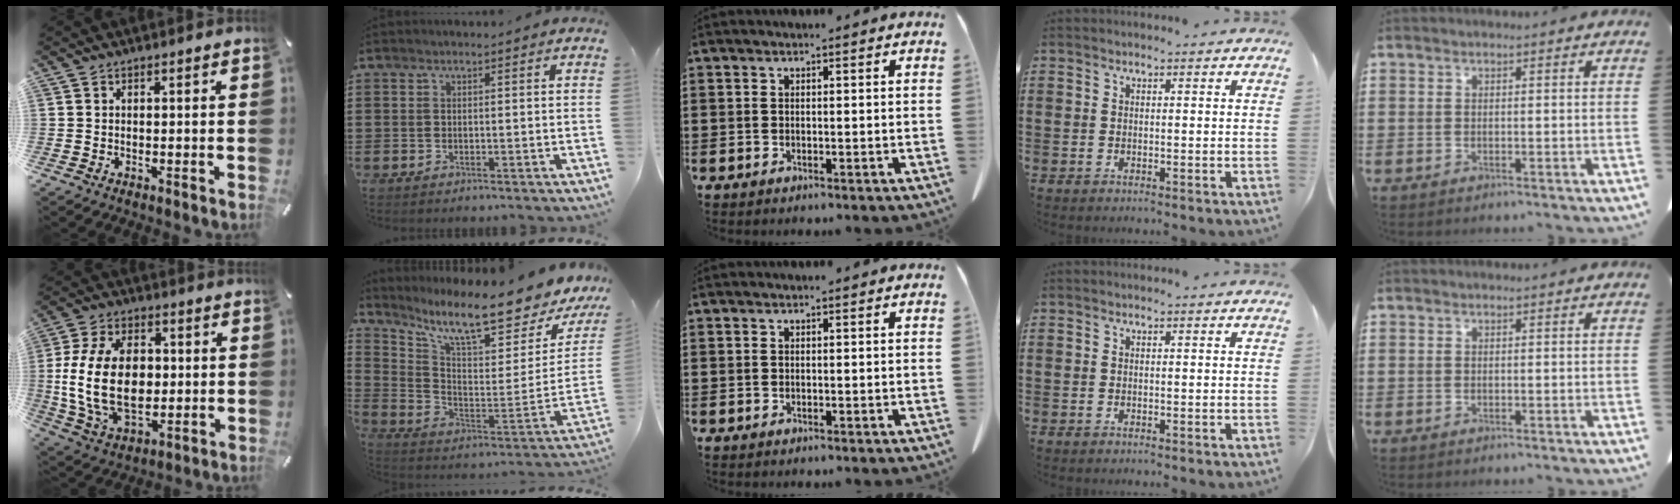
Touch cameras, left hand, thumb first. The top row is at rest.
{"thumb": {"total": 18.7, "force": [0.2, 12.8, 13.7], "torque": [-0.290, 0.000, 0.003]}, "index": {"total": 11.4, "force": [8.4, 1.0, 7.6], "torque": [-0.153, -0.070, 0.133]}}